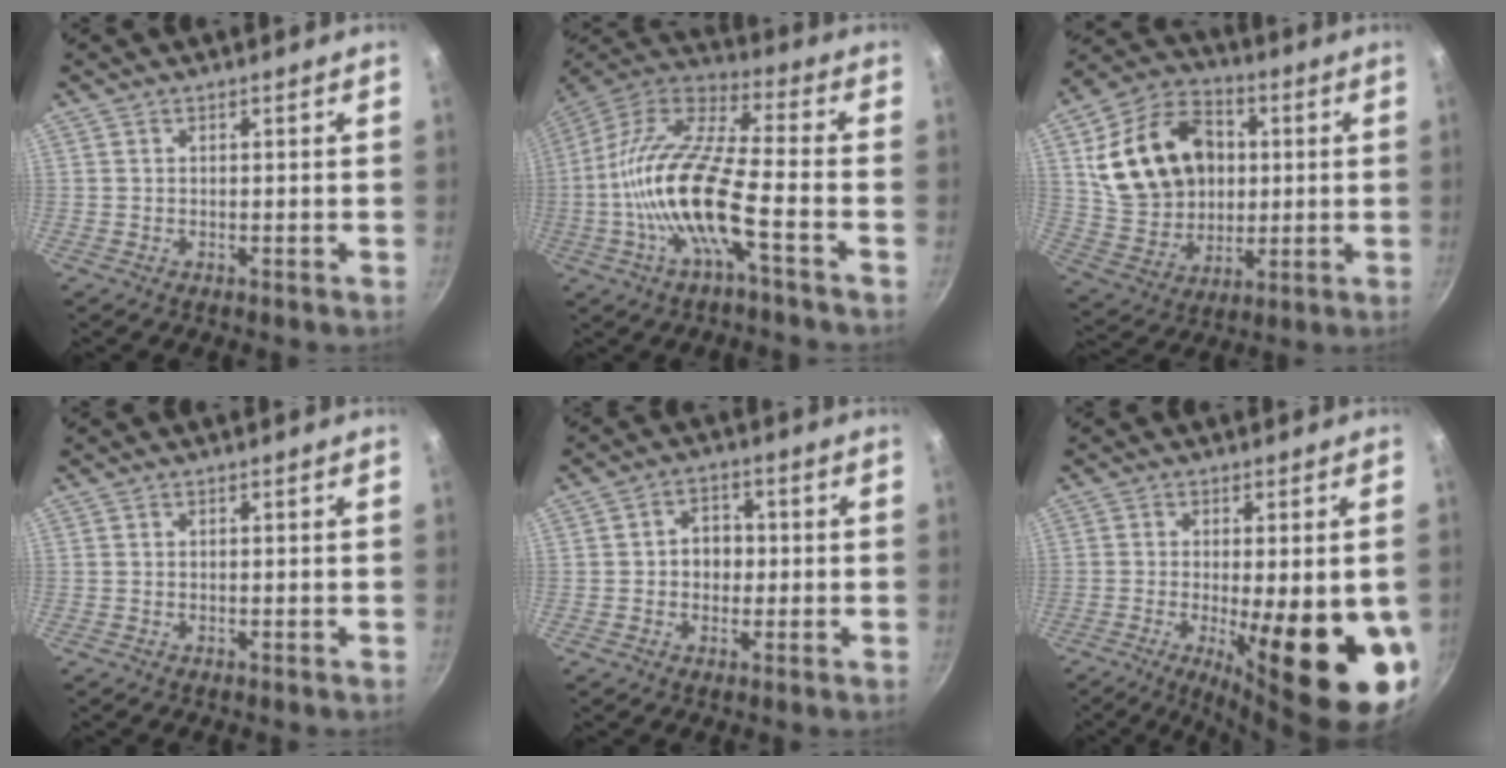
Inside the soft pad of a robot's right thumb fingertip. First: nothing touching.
{"total": 18.1, "force": [-5.2, 5.1, 16.6], "torque": [-0.318, 0.042, -0.115]}
{"total": 20.9, "force": [3.6, 15.9, 13.1], "torque": [-0.205, 0.010, 0.071]}
{"total": 0.0}
{"total": 5.2, "force": [-0.2, 4.3, 3.0], "torque": [-0.015, 0.010, -0.007]}
{"total": 21.3, "force": [-4.4, 6.1, 19.9], "torque": [-0.249, -0.020, -0.049]}